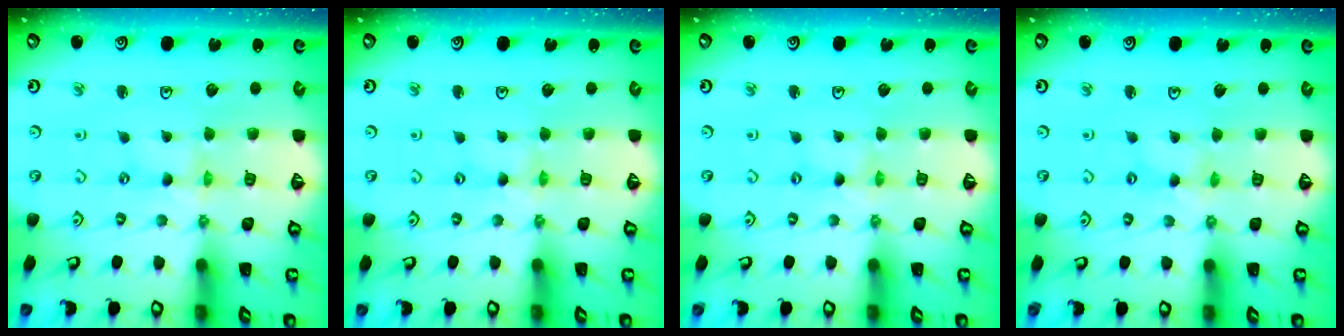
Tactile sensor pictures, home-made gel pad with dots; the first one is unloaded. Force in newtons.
{"total": 2.2, "press": 2.2, "slide": 0.4}
{"total": 0.6, "press": 0.6, "slide": 0.1}
{"total": 0.7, "press": 0.6, "slide": 0.2}